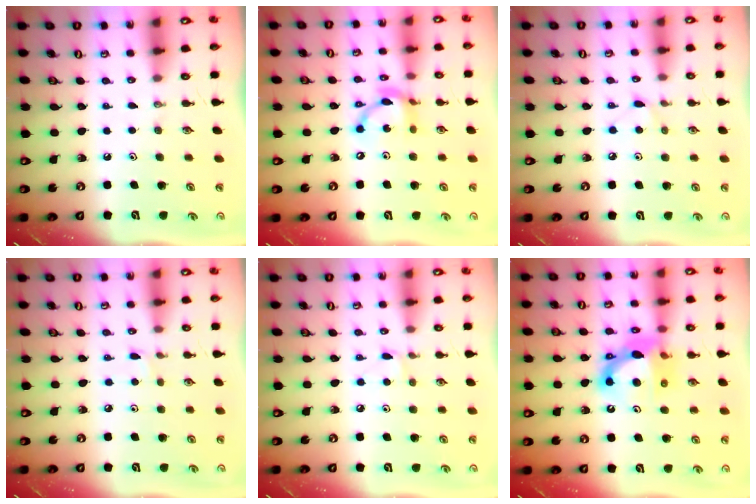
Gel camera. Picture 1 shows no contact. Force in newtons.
{"total": 11.5, "press": 11.5, "slide": 0.7}
{"total": 5.1, "press": 5.0, "slide": 0.7}
{"total": 1.6, "press": 1.5, "slide": 0.2}
{"total": 4.3, "press": 4.3, "slide": 0.6}
{"total": 12.3, "press": 12.2, "slide": 1.5}